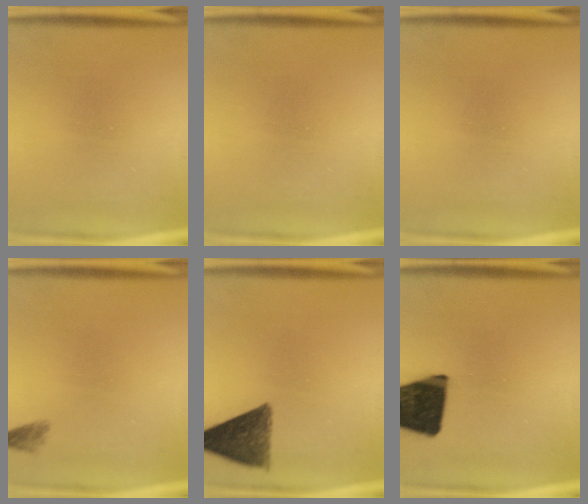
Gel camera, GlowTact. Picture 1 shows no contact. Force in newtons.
{"total": 0.0}
{"total": 0.0}
{"total": 1.6}
{"total": 10.0}
{"total": 19.8}